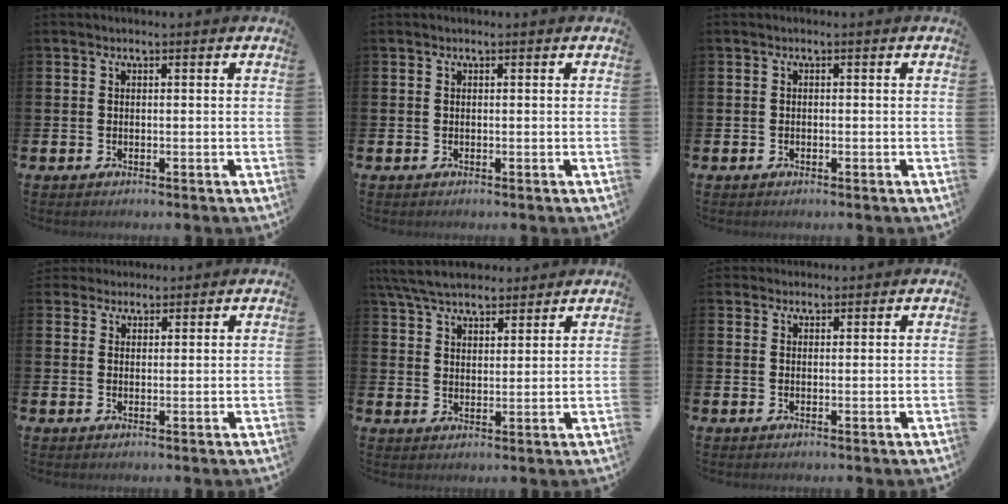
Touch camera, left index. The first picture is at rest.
{"total": 0.0}
{"total": 0.5, "force": [-0.3, 0.4, 0.1], "torque": [-0.007, 0.003, -0.007]}
{"total": 2.9, "force": [2.6, 1.1, -0.1], "torque": [0.003, -0.007, 0.047]}
{"total": 6.3, "force": [5.9, 1.6, 1.4], "torque": [-0.050, -0.020, 0.109]}
{"total": 1.9, "force": [1.8, 0.5, -0.1], "torque": [0.009, -0.006, 0.032]}